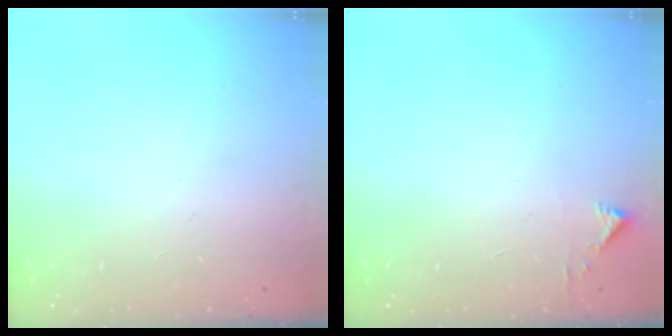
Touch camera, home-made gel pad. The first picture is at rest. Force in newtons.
{"total": 2.3, "press": 2.3, "slide": 0.2}